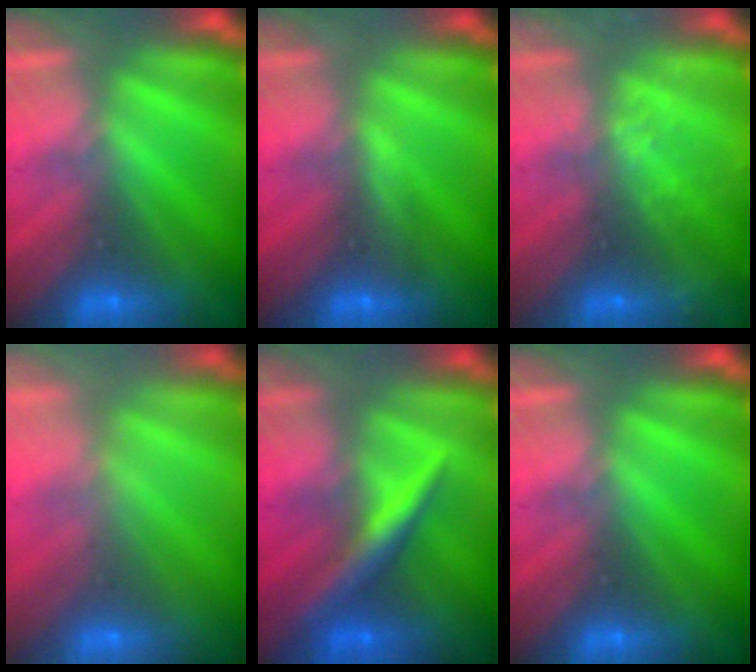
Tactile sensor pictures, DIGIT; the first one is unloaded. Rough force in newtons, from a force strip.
{"total": 3.2}
{"total": 2.4}
{"total": 2.9}
{"total": 2.4}
{"total": 0.0}